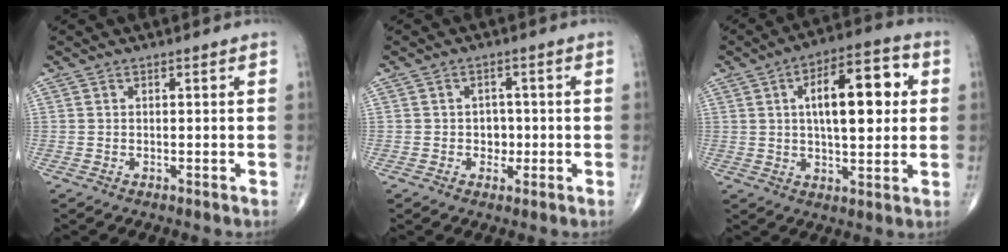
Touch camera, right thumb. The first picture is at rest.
{"total": 3.0, "force": [-0.5, 2.6, 1.5], "torque": [0.001, 0.008, -0.010]}
{"total": 15.5, "force": [3.1, 6.5, 13.7], "torque": [-0.181, 0.013, 0.042]}